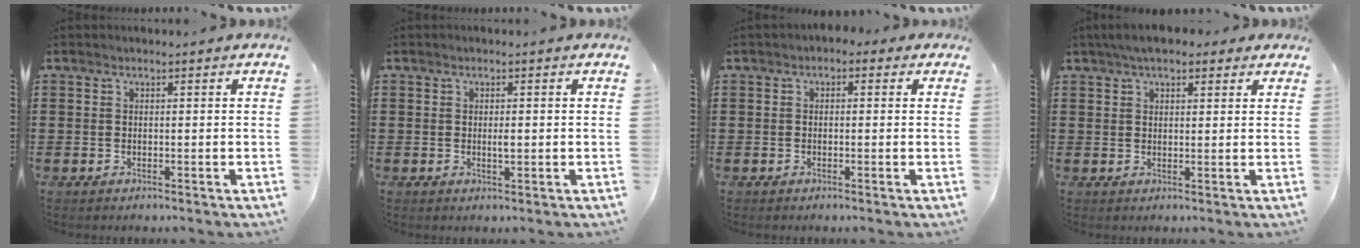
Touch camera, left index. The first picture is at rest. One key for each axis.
{"total": 1.3, "fx": 0.0, "fy": 0.4, "fz": 1.3, "tx": -0.025, "ty": 0.000, "tz": -0.001}
{"total": 1.1, "fx": -0.5, "fy": 0.8, "fz": 0.6, "tx": -0.015, "ty": 0.004, "tz": -0.013}
{"total": 4.2, "fx": 3.2, "fy": 1.7, "fz": 2.2, "tx": -0.052, "ty": 0.008, "tz": 0.059}